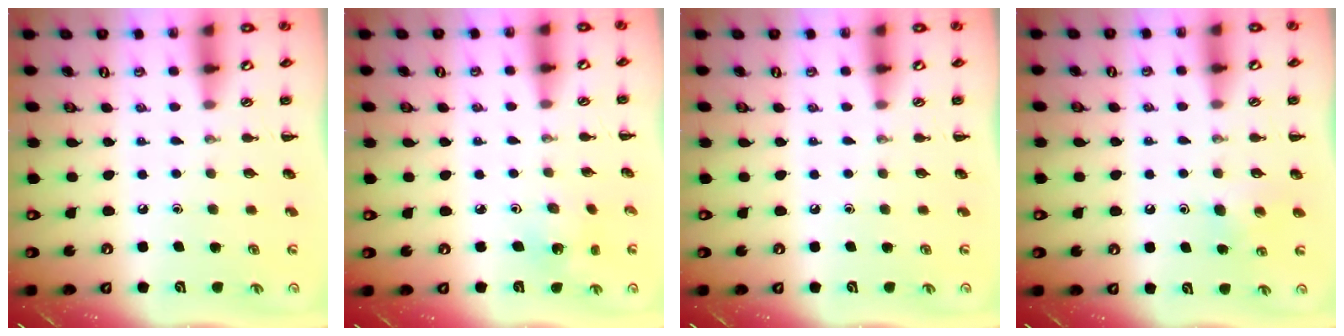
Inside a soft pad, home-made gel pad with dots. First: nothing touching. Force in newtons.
{"total": 2.1, "press": 2.0, "slide": 0.7}
{"total": 0.0}
{"total": 5.4, "press": 5.2, "slide": 1.5}